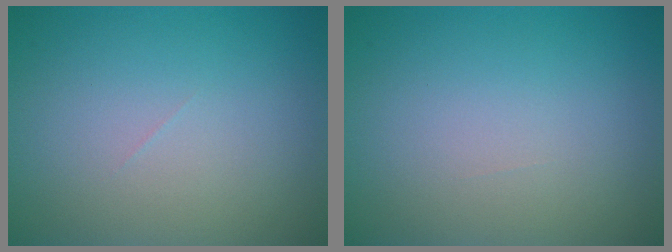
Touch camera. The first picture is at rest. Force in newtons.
{"total": 0.0}